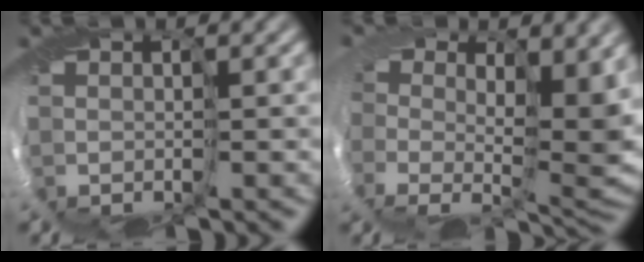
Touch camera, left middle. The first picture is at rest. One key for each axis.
{"total": 5.9, "fx": 1.5, "fy": 2.9, "fz": 4.9, "tx": -0.056, "ty": -0.039, "tz": 0.028}